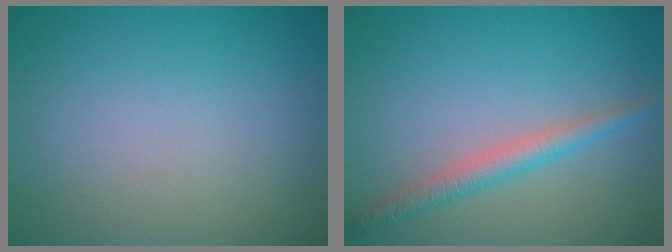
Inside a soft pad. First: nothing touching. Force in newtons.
{"total": 2.5, "press": 2.5, "slide": 0.1}